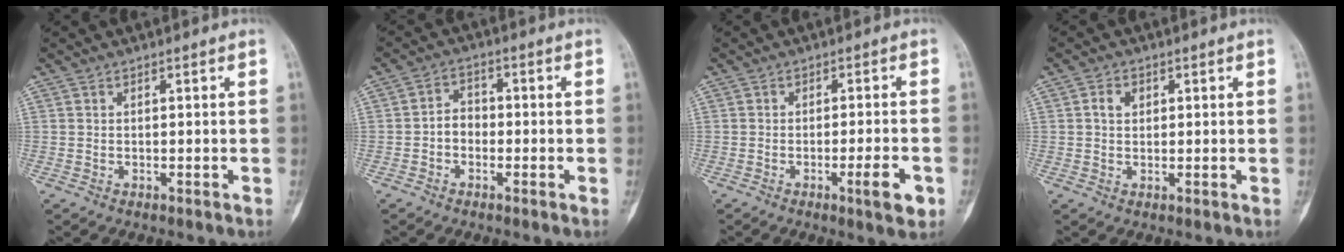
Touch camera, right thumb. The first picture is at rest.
{"total": 3.7, "force": [-1.1, 2.9, 2.0], "torque": [-0.013, 0.019, -0.029]}
{"total": 5.5, "force": [-2.3, 0.9, 4.9], "torque": [-0.070, 0.005, -0.030]}
{"total": 2.5, "force": [0.6, 1.9, 1.5], "torque": [-0.018, 0.004, 0.010]}